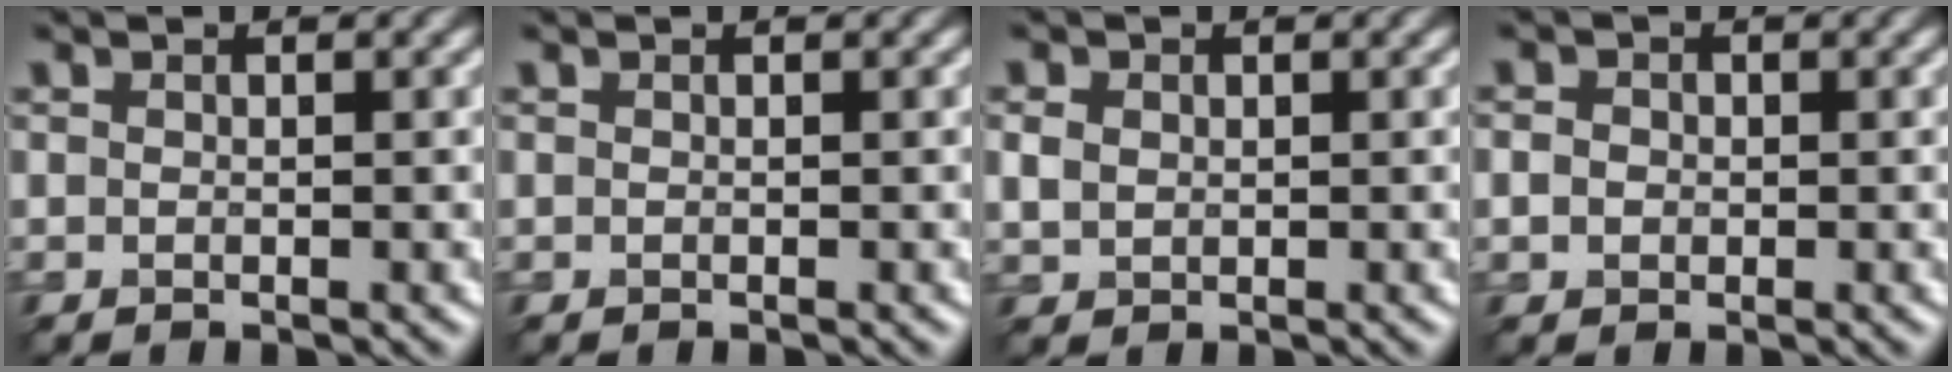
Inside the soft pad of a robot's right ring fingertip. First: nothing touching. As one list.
[{"total": 0.0}, {"total": 1.7, "force": [0.3, 1.4, 0.9], "torque": [-0.023, -0.001, 0.004]}, {"total": 1.5, "force": [-0.1, 1.3, 0.6], "torque": [-0.013, -0.001, -0.006]}]